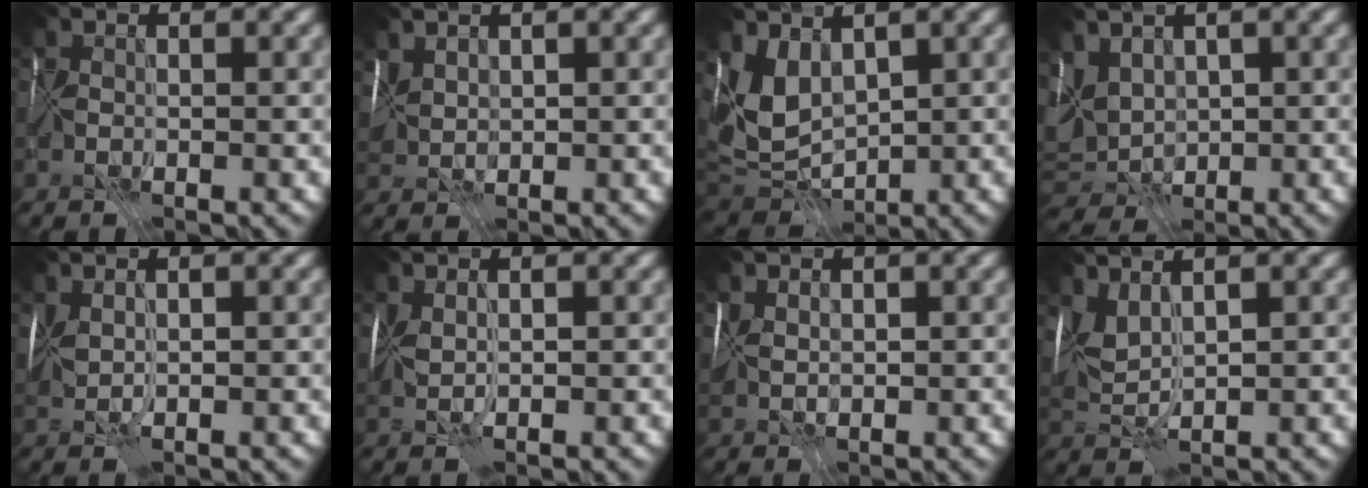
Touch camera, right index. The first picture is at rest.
{"total": 2.0, "force": [1.6, 1.1, 0.6], "torque": [-0.018, 0.012, 0.036]}
{"total": 5.0, "force": [2.2, 3.4, 3.0], "torque": [-0.062, -0.004, 0.045]}
{"total": 5.8, "force": [1.3, 4.2, 3.8], "torque": [-0.082, 0.003, 0.029]}
{"total": 2.3, "force": [0.1, 1.0, 2.0], "torque": [-0.040, 0.005, 0.002]}
{"total": 2.3, "force": [0.1, 0.9, 2.1], "torque": [-0.042, 0.004, 0.002]}
{"total": 1.9, "force": [0.9, 1.3, 0.9], "torque": [-0.023, 0.009, 0.019]}
{"total": 3.2, "force": [2.4, 0.9, 2.0], "torque": [-0.051, 0.016, 0.054]}